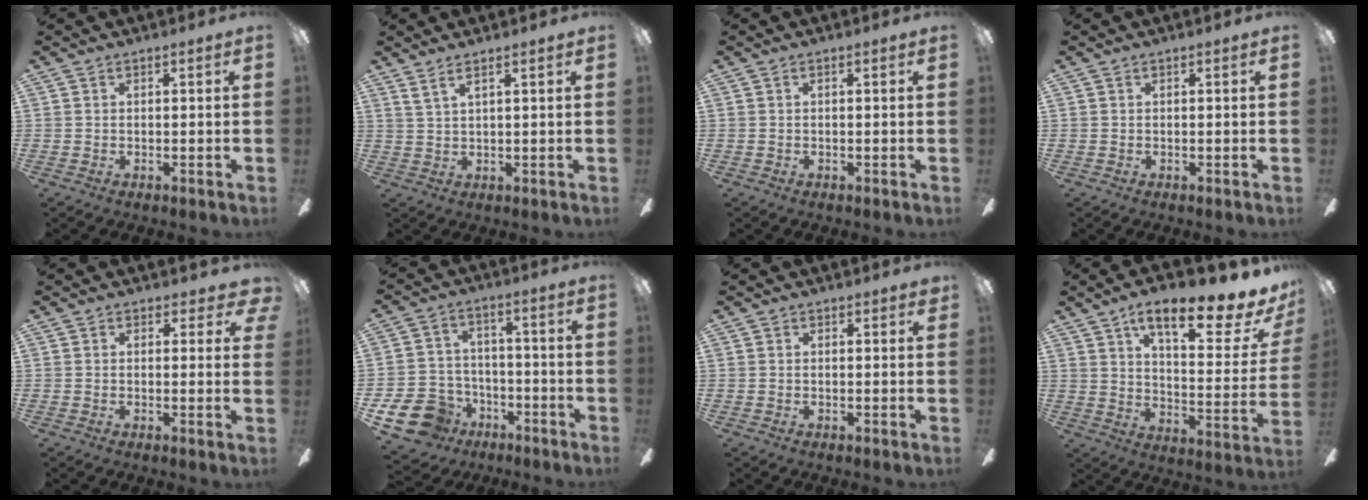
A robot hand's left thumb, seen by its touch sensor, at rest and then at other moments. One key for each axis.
{"total": 2.6, "fx": 2.0, "fy": 0.1, "fz": 1.7, "tx": -0.038, "ty": -0.002, "tz": 0.036}
{"total": 0.0}
{"total": 0.0}
{"total": 2.5, "fx": 1.4, "fy": 1.6, "fz": 1.3, "tx": -0.002, "ty": -0.006, "tz": 0.023}
{"total": 13.4, "fx": -7.4, "fy": 9.8, "fz": 5.4, "tx": -0.134, "ty": 0.049, "tz": -0.128}
{"total": 0.8, "fx": 0.6, "fy": 0.5, "fz": 0.2, "tx": 0.011, "ty": -0.004, "tz": 0.007}
{"total": 18.4, "fx": 12.5, "fy": 5.4, "fz": 12.3, "tx": -0.186, "ty": -0.083, "tz": 0.200}